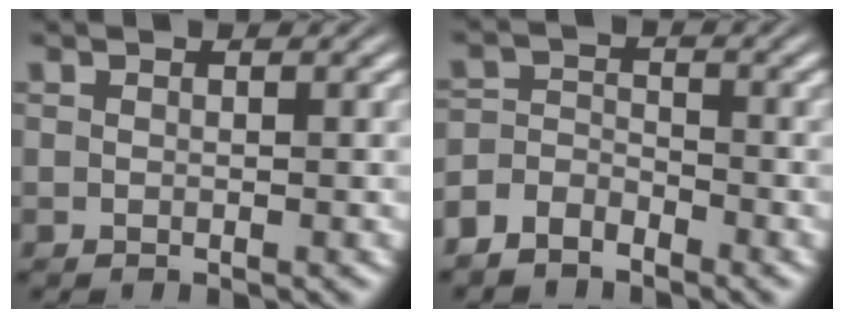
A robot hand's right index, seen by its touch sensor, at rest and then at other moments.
{"total": 3.9, "force": [-2.8, 2.5, 1.1], "torque": [-0.013, -0.015, -0.047]}